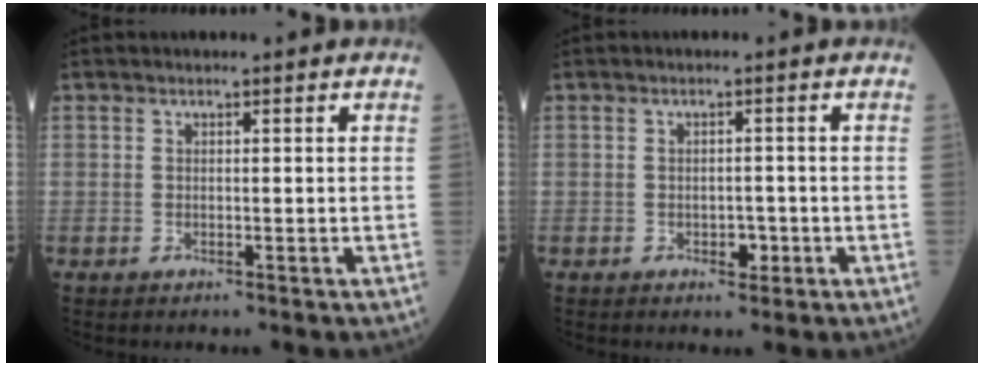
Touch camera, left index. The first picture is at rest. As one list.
[{"total": 1.9, "force": [-0.7, 1.2, 1.4], "torque": [-0.016, 0.002, -0.005]}]